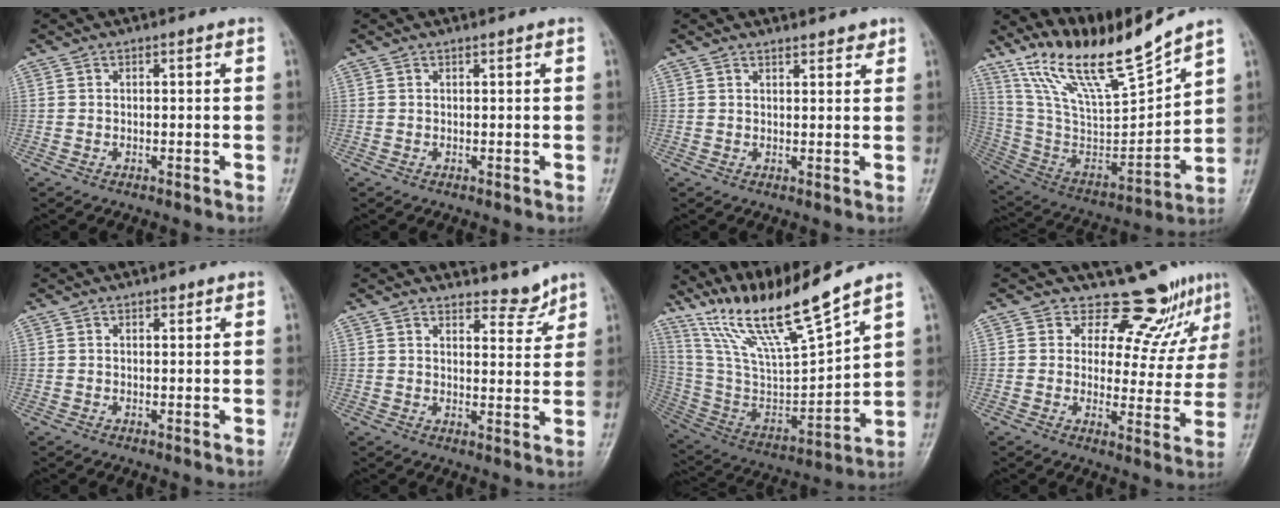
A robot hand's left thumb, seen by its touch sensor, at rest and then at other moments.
{"total": 0.0}
{"total": 2.5, "force": [2.2, 0.9, 0.7], "torque": [0.006, -0.011, 0.028]}
{"total": 18.8, "force": [15.8, 2.0, 10.1], "torque": [-0.158, -0.088, 0.309]}
{"total": 0.6, "force": [0.5, 0.3, 0.3], "torque": [-0.001, -0.003, 0.005]}
{"total": 4.4, "force": [4.1, 1.4, 0.6], "torque": [0.008, -0.040, 0.059]}
{"total": 18.3, "force": [15.3, 0.3, 10.0], "torque": [-0.172, -0.079, 0.303]}
{"total": 10.4, "force": [8.9, 4.4, 3.3], "torque": [-0.002, -0.069, 0.104]}